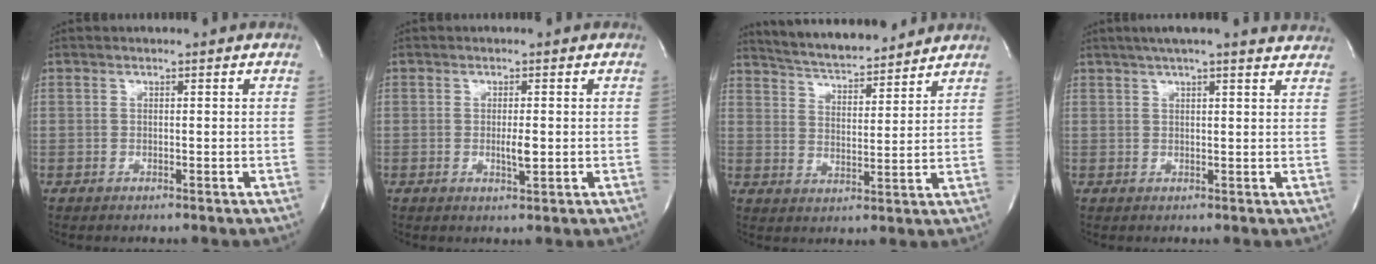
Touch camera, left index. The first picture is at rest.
{"total": 2.0, "force": [-0.4, 0.4, 1.9], "torque": [-0.037, -0.008, -0.005]}
{"total": 12.1, "force": [11.4, 1.7, 3.9], "torque": [-0.071, 0.005, 0.180]}
{"total": 13.7, "force": [12.4, 0.8, 6.0], "torque": [-0.089, 0.018, 0.147]}